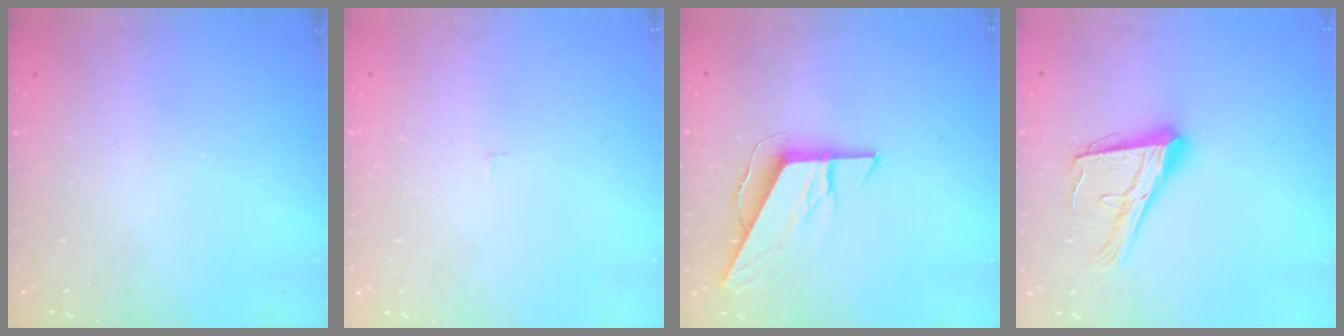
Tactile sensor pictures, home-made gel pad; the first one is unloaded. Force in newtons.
{"total": 1.6, "press": 1.6, "slide": 0.1}
{"total": 8.3, "press": 8.3, "slide": 0.7}
{"total": 16.9, "press": 16.8, "slide": 1.8}